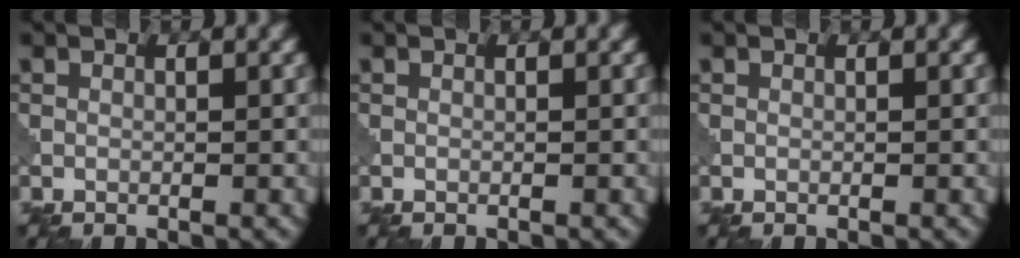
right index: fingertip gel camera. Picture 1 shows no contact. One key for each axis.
{"total": 0.0}
{"total": 0.0}